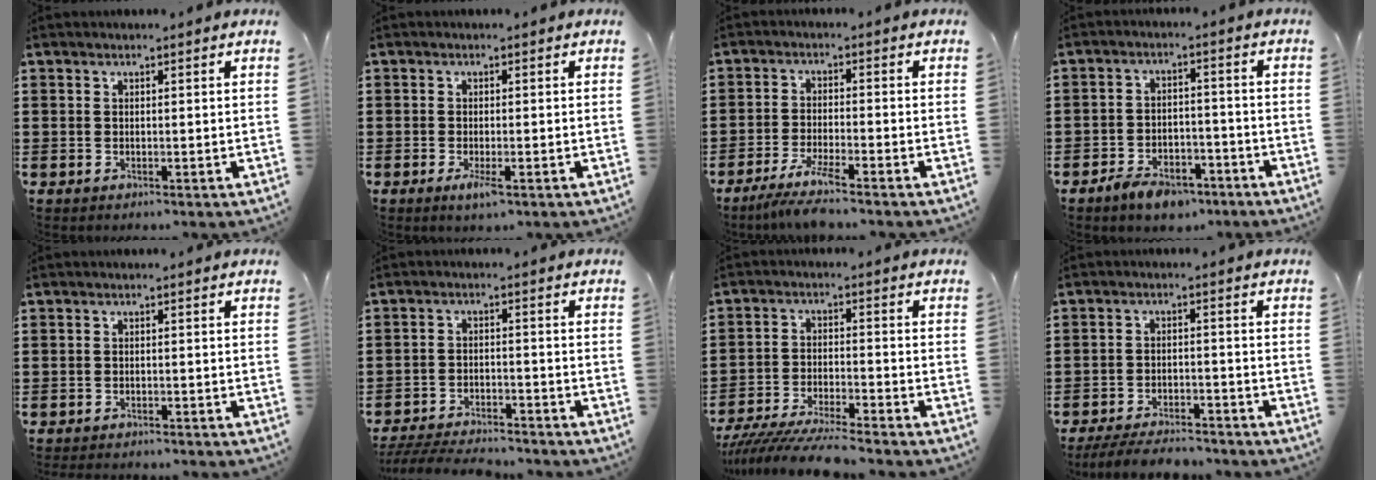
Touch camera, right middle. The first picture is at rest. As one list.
[{"total": 2.2, "force": [-0.9, 0.4, 2.0], "torque": [-0.041, -0.006, -0.018]}, {"total": 4.5, "force": [-3.7, -0.1, 2.5], "torque": [-0.056, -0.014, -0.072]}, {"total": 4.9, "force": [-4.0, 2.0, 2.1], "torque": [-0.046, 0.010, -0.078]}, {"total": 1.2, "force": [-1.2, 0.0, 0.0], "torque": [-0.004, 0.002, -0.026]}, {"total": 5.0, "force": [-4.8, 0.4, 1.1], "torque": [-0.030, -0.003, -0.100]}, {"total": 7.1, "force": [-6.8, 0.0, 2.1], "torque": [-0.045, -0.007, -0.133]}, {"total": 4.9, "force": [-4.6, 0.5, 1.4], "torque": [-0.029, -0.002, -0.092]}]